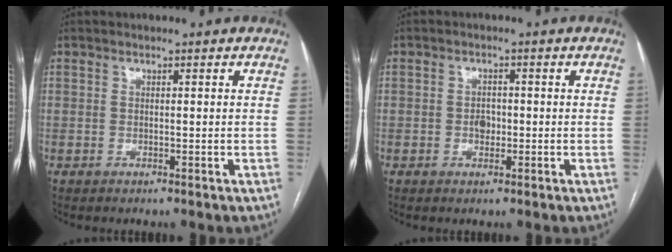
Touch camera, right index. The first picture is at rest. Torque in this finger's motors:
{"motor_torque": [0.50, 0.10, 0.16, 0.04]}